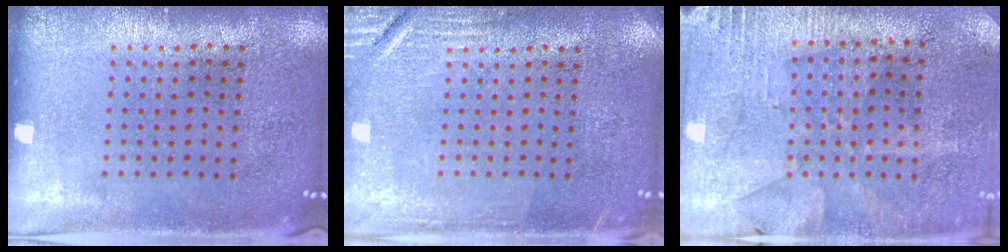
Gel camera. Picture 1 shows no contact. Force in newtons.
{"total": 2.7, "press": 2.7, "slide": 0.4}
{"total": 2.8, "press": 2.5, "slide": 1.1}